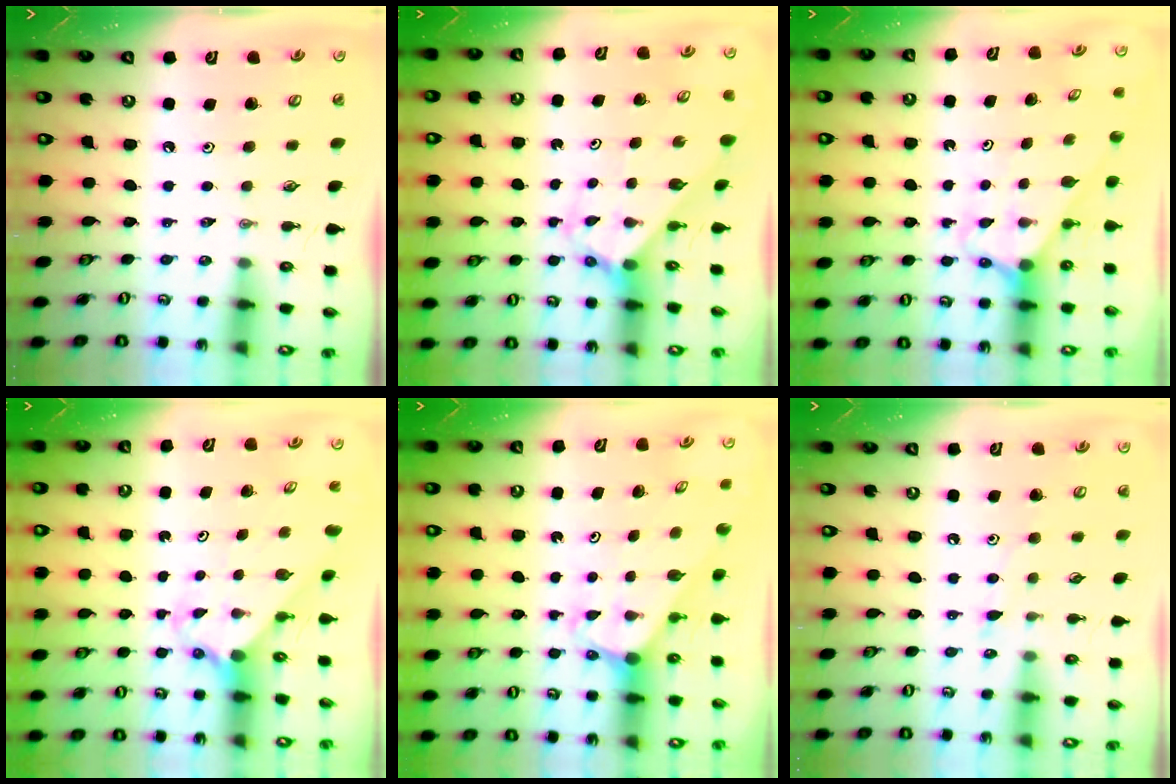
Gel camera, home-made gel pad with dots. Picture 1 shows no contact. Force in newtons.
{"total": 2.7, "press": 2.7, "slide": 0.1}
{"total": 2.7, "press": 2.7, "slide": 0.2}
{"total": 2.2, "press": 2.2, "slide": 0.2}
{"total": 2.0, "press": 2.0, "slide": 0.1}
{"total": 6.8, "press": 6.8, "slide": 0.6}